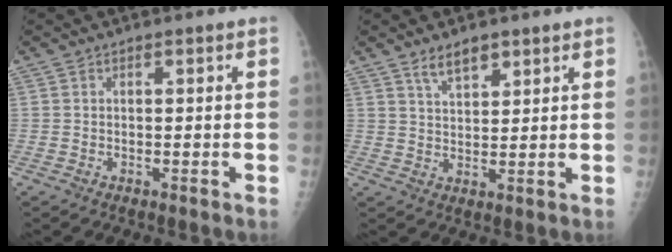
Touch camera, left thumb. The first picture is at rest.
{"total": 4.4, "force": [3.1, 1.9, 2.4], "torque": [-0.030, -0.020, 0.059]}